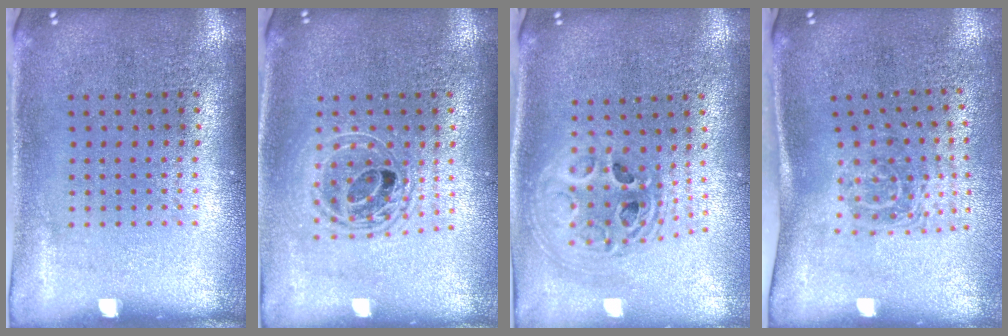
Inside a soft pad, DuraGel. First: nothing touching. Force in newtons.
{"total": 1.7, "press": 1.4, "slide": 0.9}
{"total": 2.1, "press": 1.7, "slide": 1.3}
{"total": 1.7, "press": 1.2, "slide": 1.2}